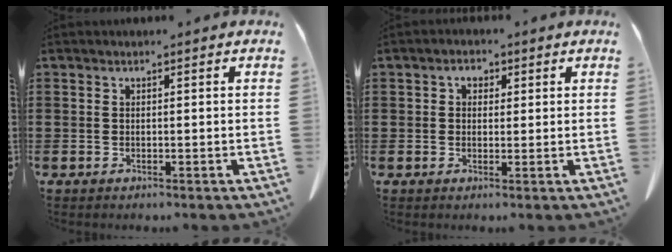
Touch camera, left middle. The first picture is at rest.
{"total": 2.0, "force": [0.7, 1.5, 1.1], "torque": [-0.019, 0.004, 0.009]}